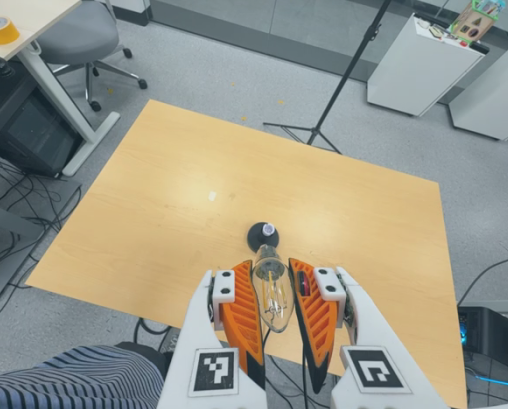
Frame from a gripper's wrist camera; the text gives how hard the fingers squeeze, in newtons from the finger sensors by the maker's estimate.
{"total": 21.7, "left": 24.4, "right": 18.9}